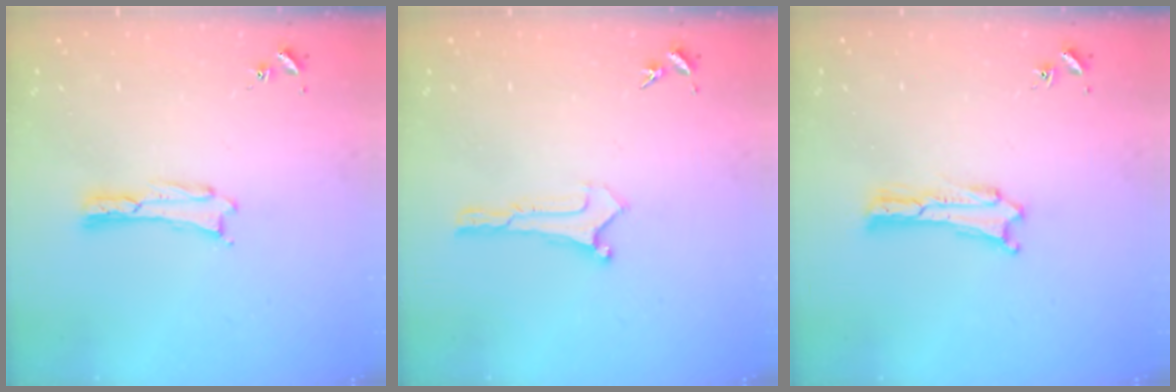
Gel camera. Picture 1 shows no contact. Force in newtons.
{"total": 0.0}
{"total": 0.0}